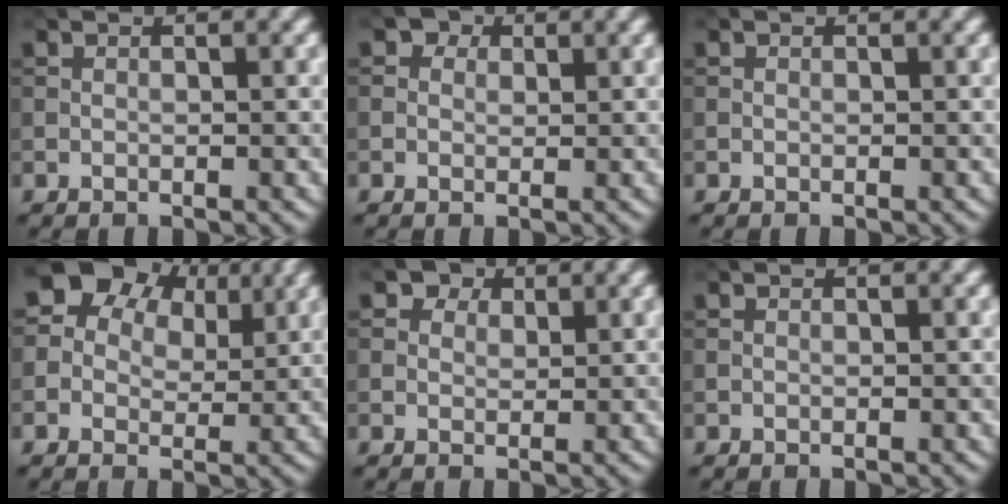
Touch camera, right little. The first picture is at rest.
{"total": 2.3, "force": [1.2, 1.7, 1.0], "torque": [-0.015, -0.001, 0.003]}
{"total": 0.0}
{"total": 8.2, "force": [3.8, 6.0, 4.0], "torque": [-0.064, 0.022, 0.039]}
{"total": 3.2, "force": [2.1, 2.1, 1.2], "torque": [-0.027, -0.010, 0.027]}
{"total": 0.0}